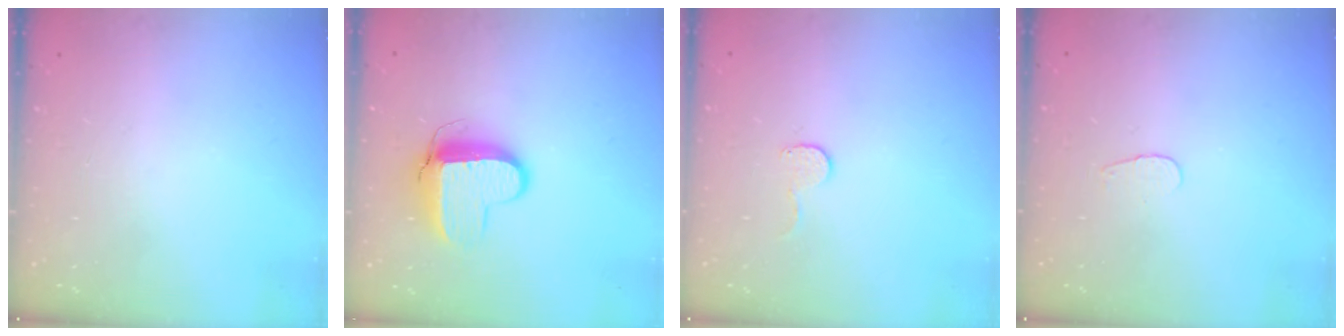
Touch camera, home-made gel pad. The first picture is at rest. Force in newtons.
{"total": 9.9, "press": 9.9, "slide": 0.9}
{"total": 4.6, "press": 4.6, "slide": 0.4}
{"total": 3.1, "press": 3.1, "slide": 0.4}